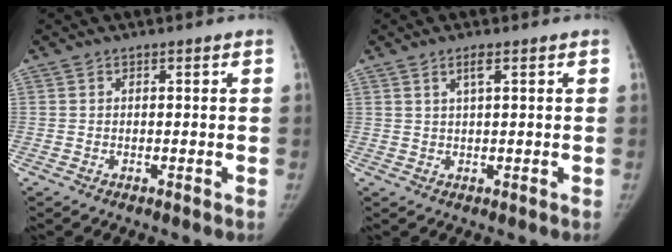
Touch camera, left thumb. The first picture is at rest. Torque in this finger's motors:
{"motor_torque": [-0.29, -0.14, -0.09, 0.34, 0.00]}